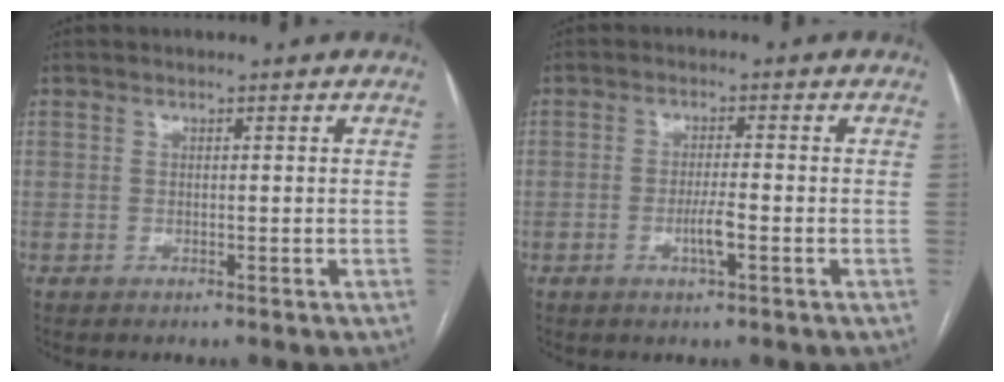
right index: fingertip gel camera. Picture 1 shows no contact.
{"total": 3.3, "force": [-1.2, 0.2, 3.1], "torque": [-0.060, -0.003, -0.022]}